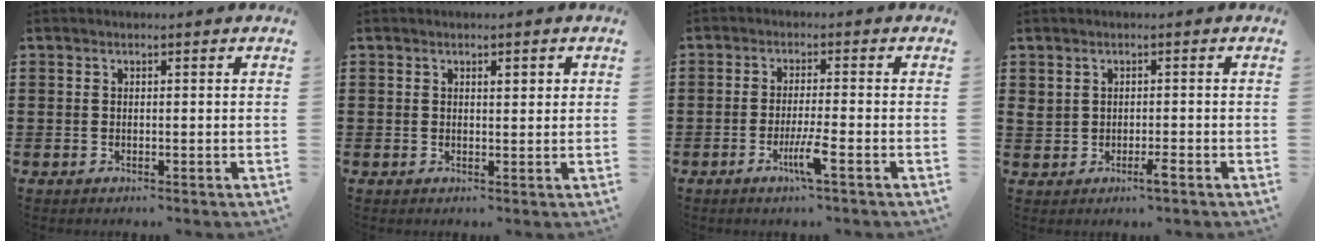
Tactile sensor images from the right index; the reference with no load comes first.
{"total": 1.3, "force": [0.6, 0.5, 1.1], "torque": [-0.020, 0.006, 0.009]}
{"total": 4.7, "force": [-2.3, -0.1, 4.1], "torque": [-0.080, -0.018, -0.042]}
{"total": 2.3, "force": [-0.5, 1.0, 2.0], "torque": [-0.045, -0.001, -0.012]}